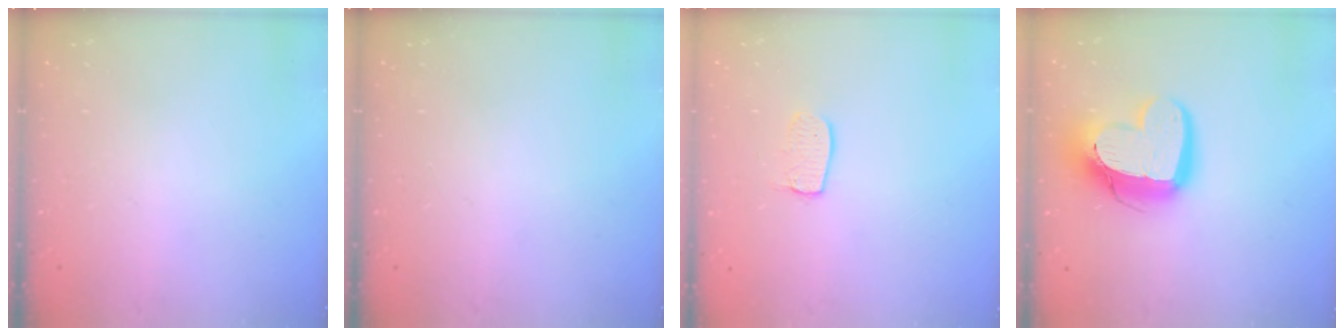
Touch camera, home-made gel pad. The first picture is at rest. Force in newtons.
{"total": 0.0}
{"total": 7.1, "press": 7.1, "slide": 0.3}
{"total": 18.9, "press": 18.8, "slide": 1.6}